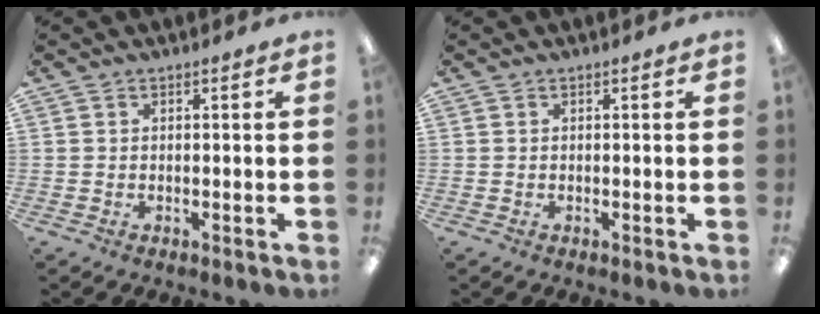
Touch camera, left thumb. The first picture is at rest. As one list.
[{"total": 0.0}]